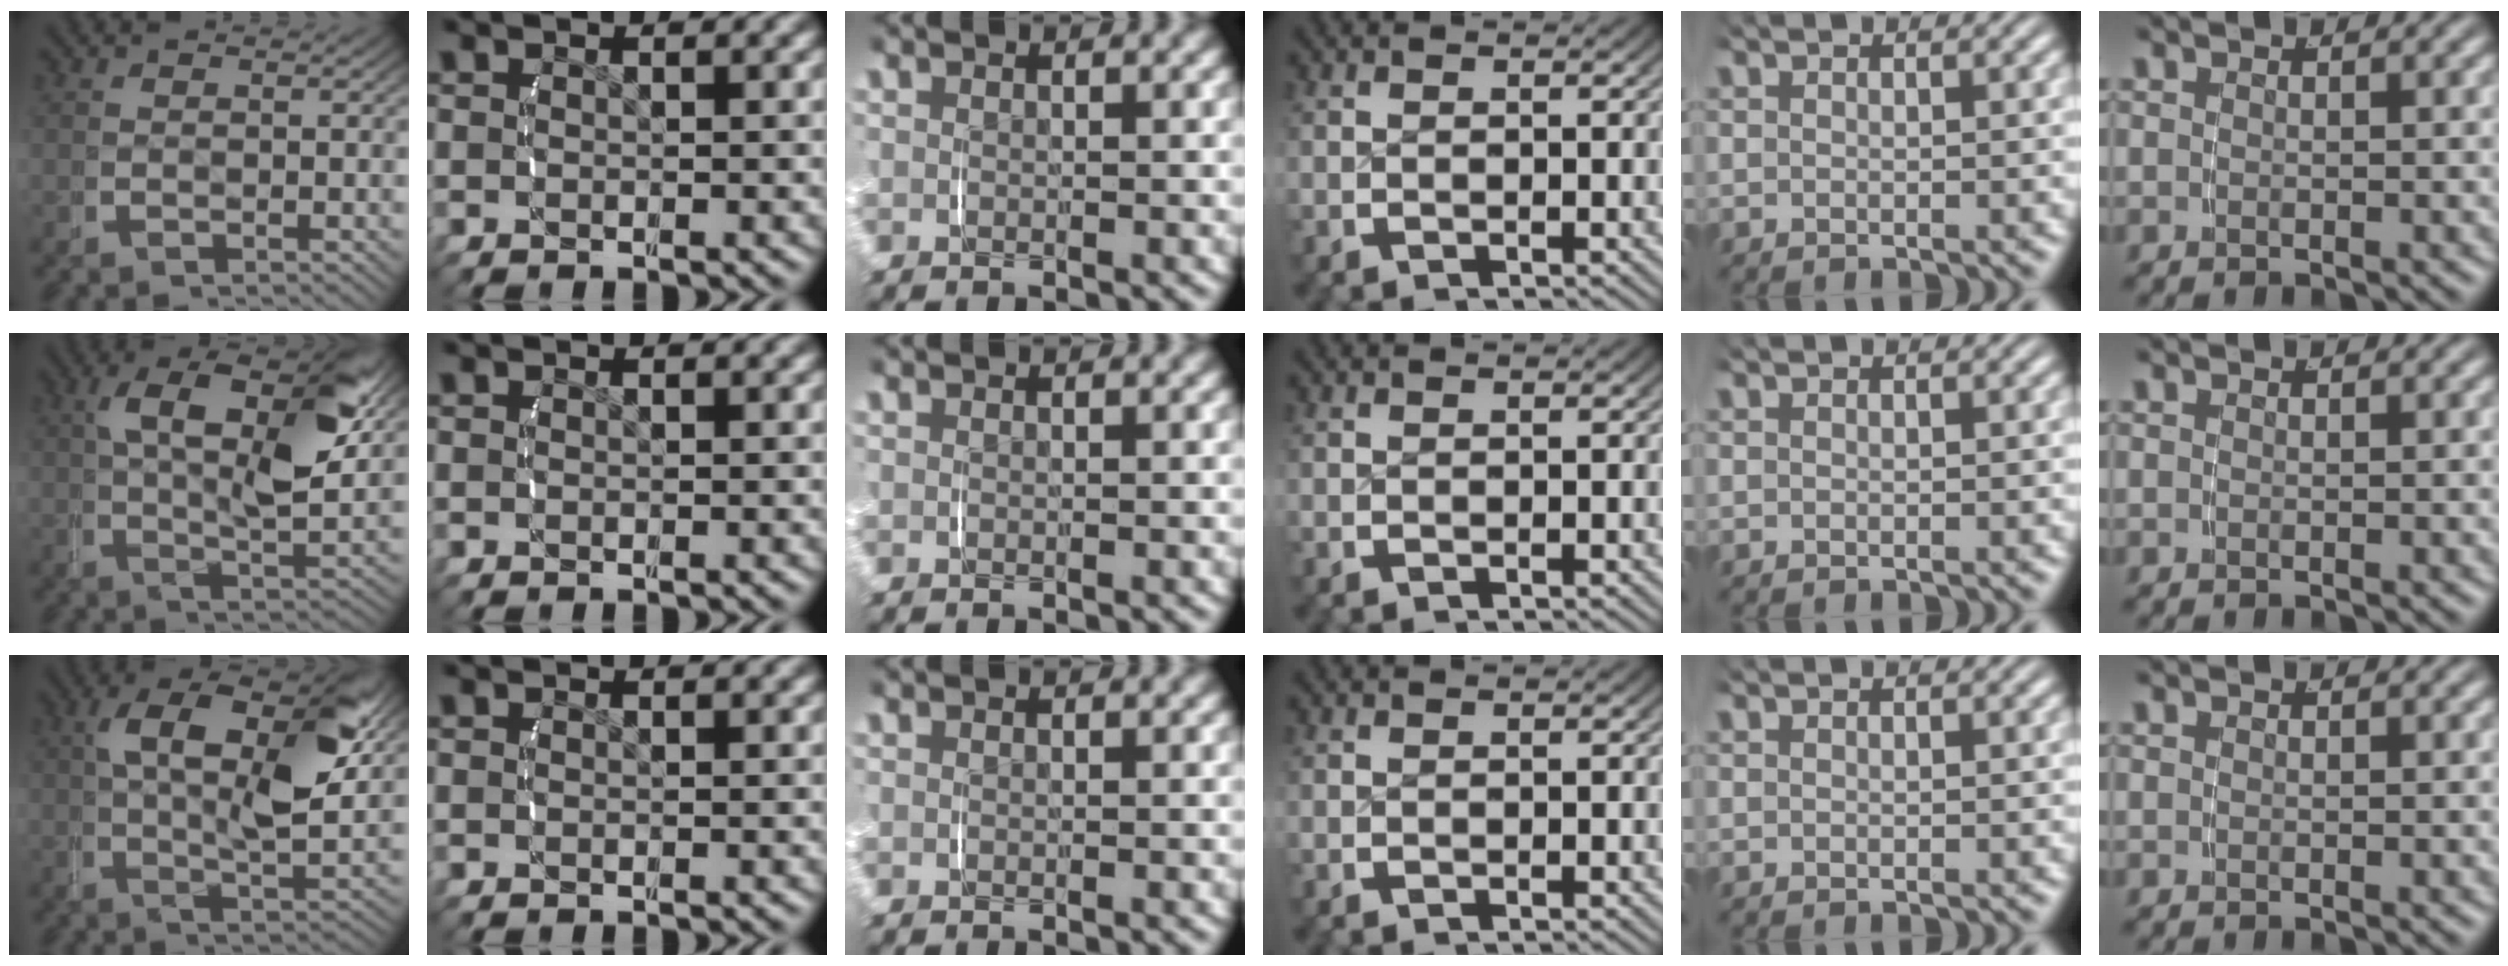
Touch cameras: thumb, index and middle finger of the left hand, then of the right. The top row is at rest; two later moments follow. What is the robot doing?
{"motion": "lift_and_place", "object": "jar lid"}